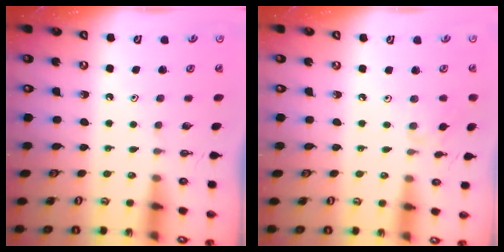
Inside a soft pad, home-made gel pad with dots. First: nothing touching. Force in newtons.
{"total": 3.4, "press": 3.3, "slide": 0.5}